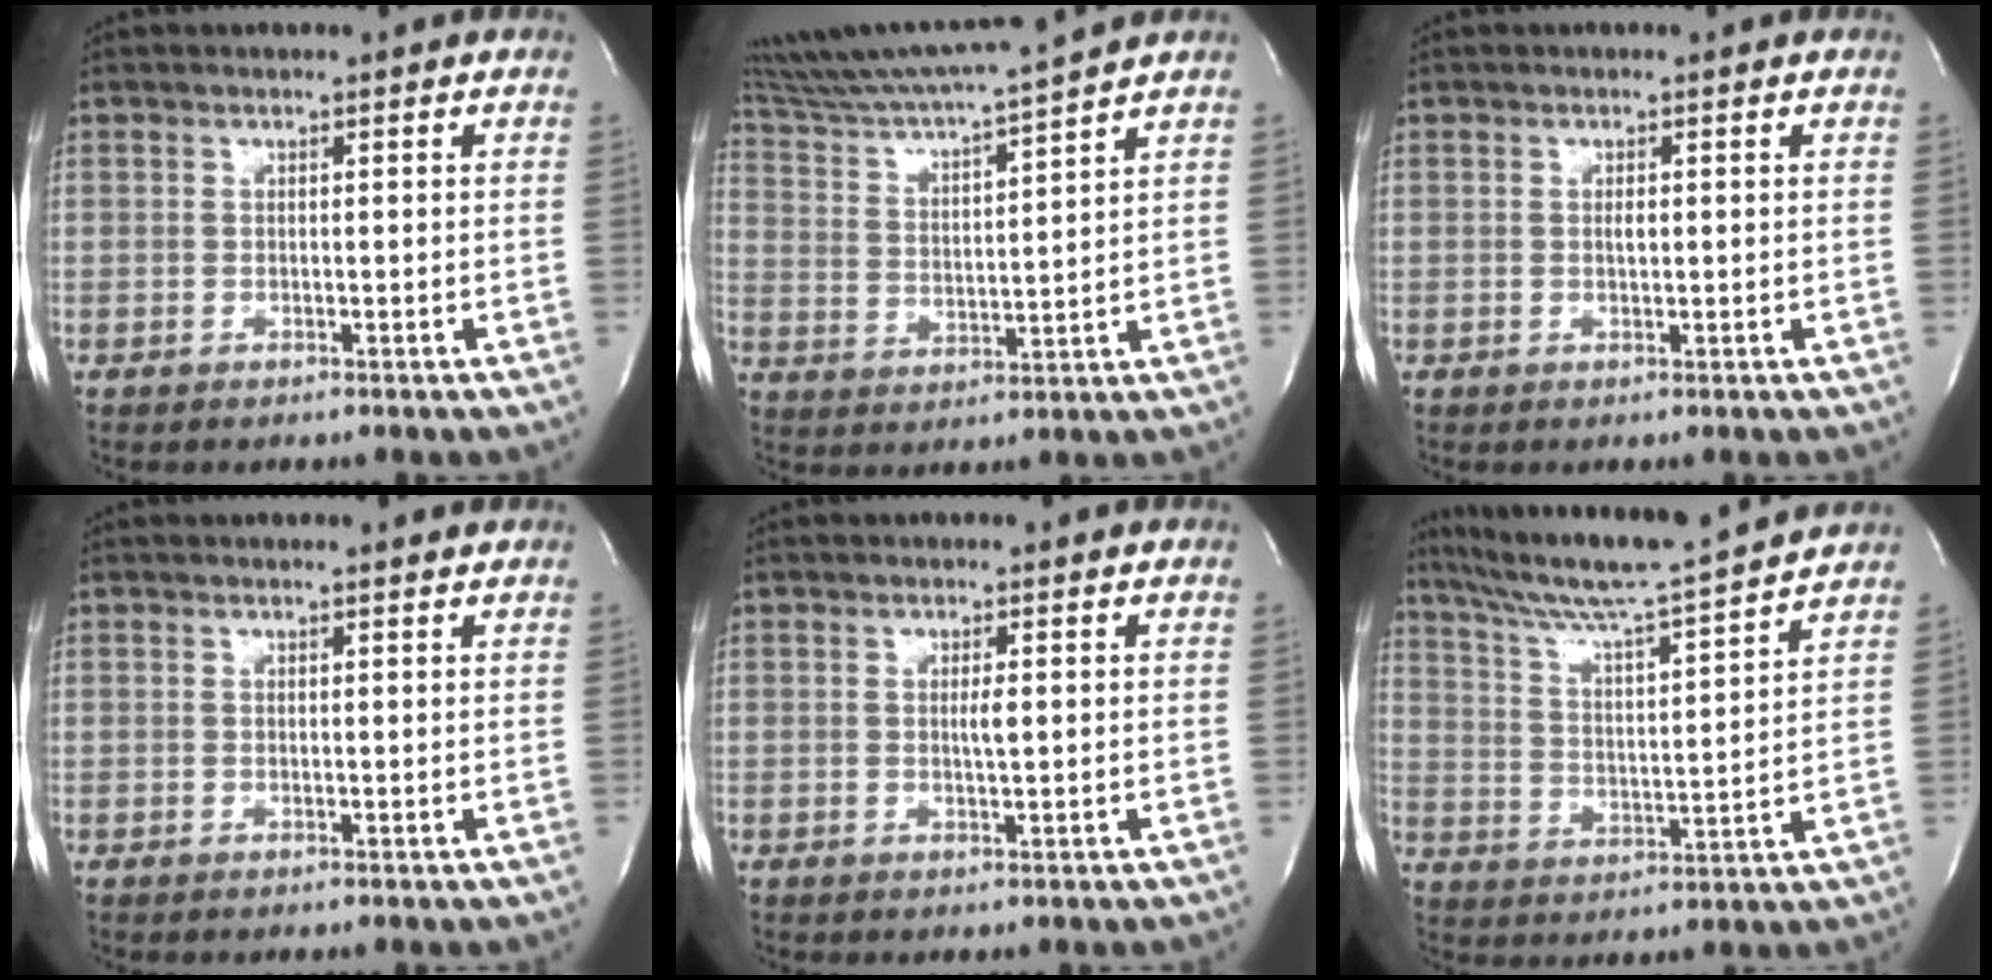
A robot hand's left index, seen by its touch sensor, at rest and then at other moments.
{"total": 13.7, "force": [12.5, -2.3, 5.2], "torque": [-0.103, -0.017, 0.206]}
{"total": 0.8, "force": [0.2, 0.2, 0.8], "torque": [-0.016, -0.003, 0.003]}
{"total": 1.7, "force": [1.7, -0.1, 0.3], "torque": [-0.011, 0.000, 0.017]}
{"total": 1.4, "force": [0.2, 0.0, 1.4], "torque": [-0.031, -0.003, 0.004]}
{"total": 16.2, "force": [14.7, -1.5, 6.7], "torque": [-0.126, -0.010, 0.232]}